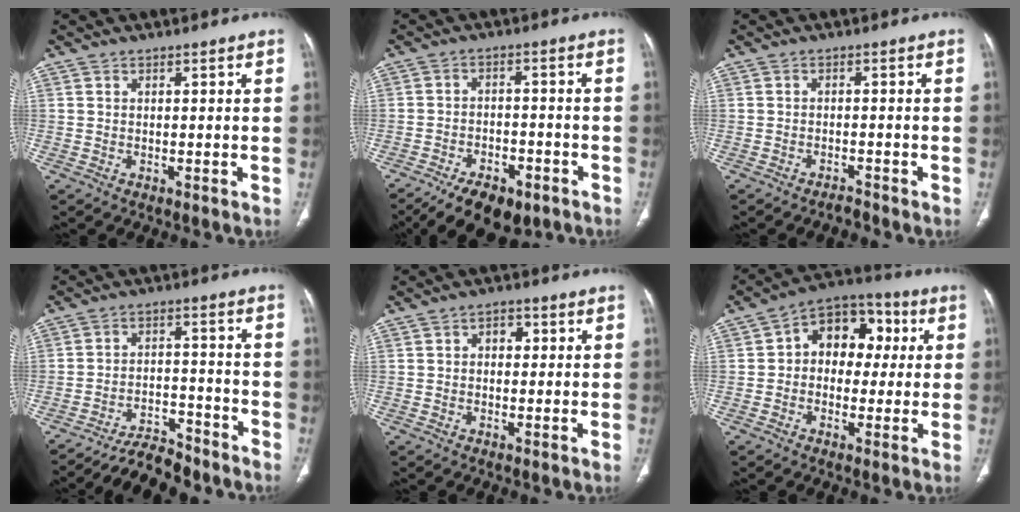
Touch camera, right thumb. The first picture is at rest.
{"total": 12.4, "force": [-8.4, 6.2, 6.7], "torque": [-0.093, 0.041, -0.128]}
{"total": 1.4, "force": [-1.4, 0.3, 0.3], "torque": [-0.008, 0.007, -0.023]}
{"total": 8.6, "force": [-7.9, 2.5, 2.0], "torque": [-0.031, 0.061, -0.132]}
{"total": 3.1, "force": [0.6, 2.2, 2.1], "torque": [-0.016, 0.008, 0.004]}
{"total": 11.8, "force": [1.8, 8.6, 7.9], "torque": [-0.067, 0.028, 0.014]}